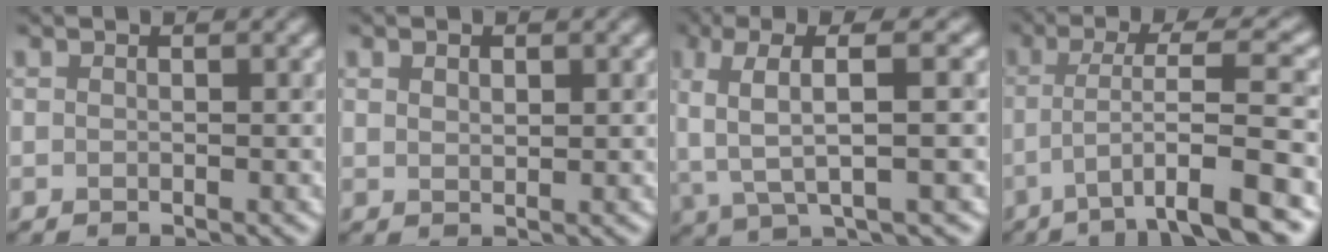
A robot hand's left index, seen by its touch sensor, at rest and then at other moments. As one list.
[{"total": 1.1, "force": [0.6, 0.6, 0.7], "torque": [-0.011, 0.003, 0.014]}, {"total": 6.6, "force": [1.9, 1.6, 6.1], "torque": [-0.114, 0.014, 0.034]}, {"total": 7.8, "force": [-2.5, 1.1, 7.3], "torque": [-0.114, 0.021, -0.040]}]